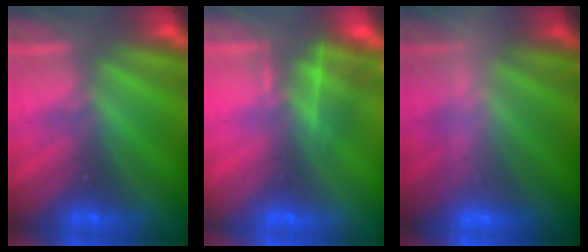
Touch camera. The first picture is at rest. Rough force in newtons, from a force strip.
{"total": 4.6}
{"total": 2.5}